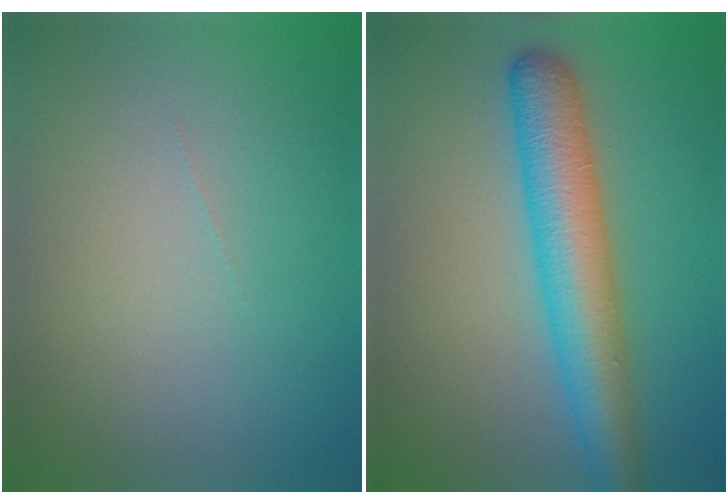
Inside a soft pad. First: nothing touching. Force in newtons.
{"total": 6.7, "press": 6.7, "slide": 0.2}